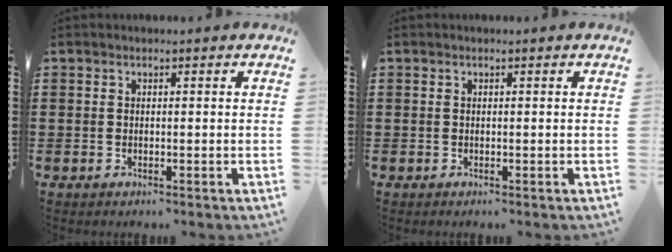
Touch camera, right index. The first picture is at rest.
{"total": 0.0}